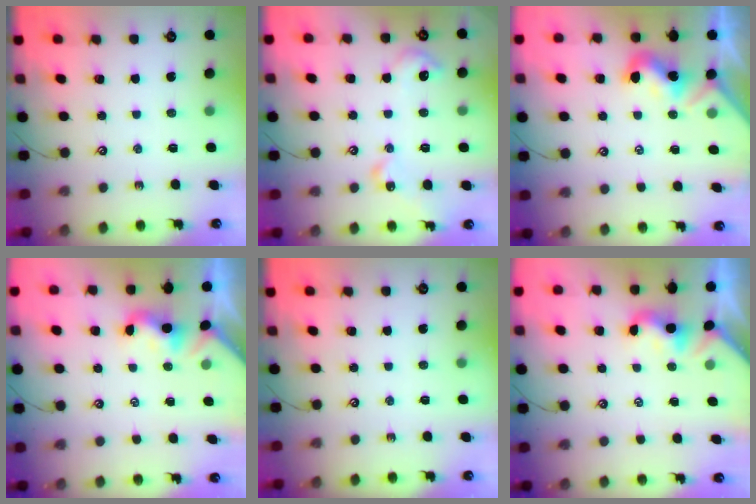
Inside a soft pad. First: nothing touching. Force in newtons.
{"total": 5.5, "press": 5.5, "slide": 0.3}
{"total": 1.7, "press": 1.7, "slide": 0.1}
{"total": 2.0, "press": 2.0, "slide": 0.5}
{"total": 0.0}
{"total": 1.8, "press": 1.8, "slide": 0.5}